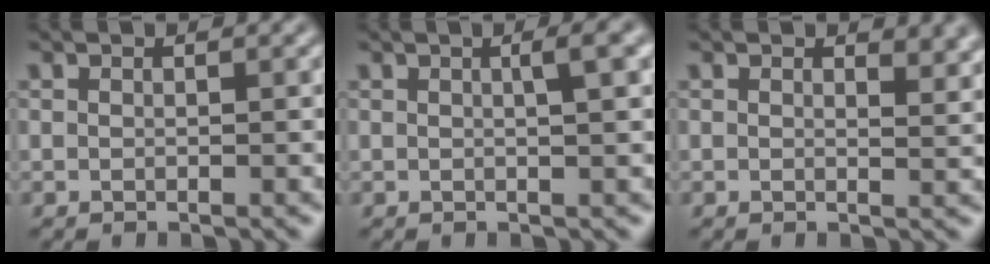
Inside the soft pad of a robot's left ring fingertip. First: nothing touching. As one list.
[{"total": 2.4, "force": [0.6, 0.6, 2.3], "torque": [-0.026, 0.010, 0.005]}, {"total": 2.4, "force": [1.5, 1.0, 1.7], "torque": [-0.023, -0.004, 0.023]}]